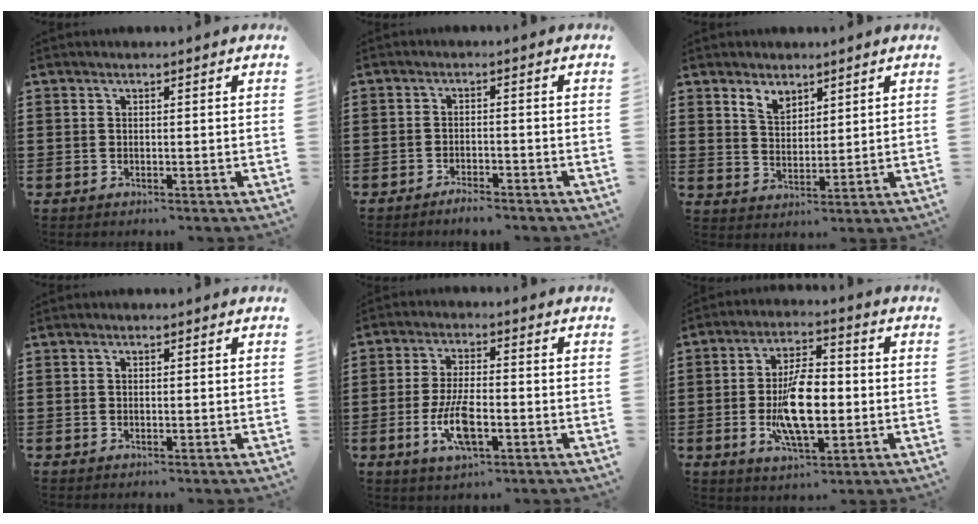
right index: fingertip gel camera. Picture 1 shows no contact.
{"total": 2.1, "force": [-2.0, 0.2, 0.5], "torque": [-0.013, 0.002, -0.040]}
{"total": 3.8, "force": [2.9, 2.1, 1.2], "torque": [-0.032, 0.005, 0.056]}
{"total": 0.0}
{"total": 7.9, "force": [-2.6, 2.9, 6.9], "torque": [-0.154, -0.011, -0.050]}
{"total": 11.3, "force": [-1.8, 4.8, 10.1], "torque": [-0.203, -0.009, -0.034]}